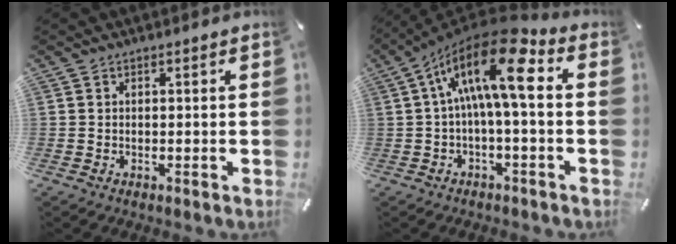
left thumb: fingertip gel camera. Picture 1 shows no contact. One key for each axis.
{"total": 17.1, "fx": 3.0, "fy": 5.7, "fz": 15.9, "tx": -0.294, "ty": -0.016, "tz": 0.045}